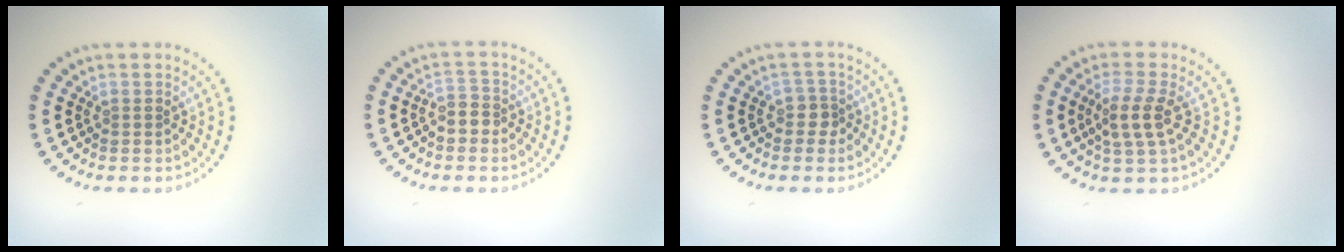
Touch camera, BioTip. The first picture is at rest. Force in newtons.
{"total": 1.9, "press": 1.7, "slide": 0.9}
{"total": 1.5, "press": 1.2, "slide": 0.9}
{"total": 3.0, "press": 2.6, "slide": 1.4}